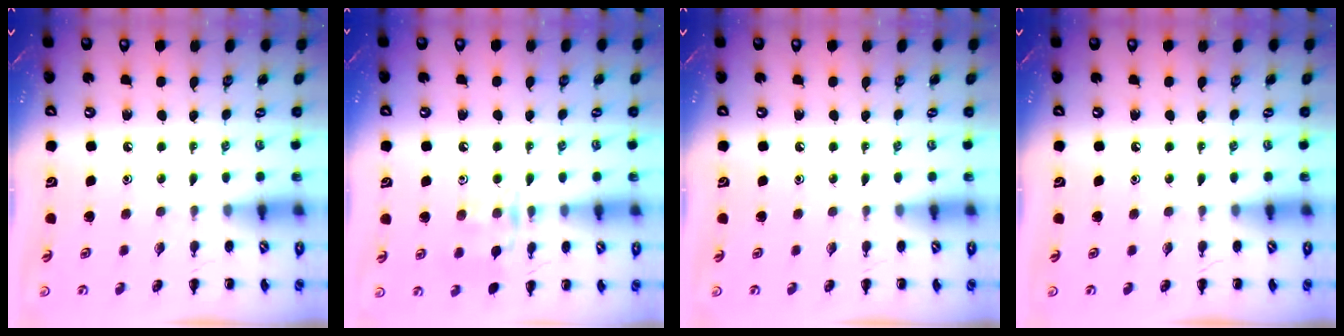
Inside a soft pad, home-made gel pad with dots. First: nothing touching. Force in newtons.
{"total": 10.9, "press": 10.9, "slide": 0.6}
{"total": 0.0}
{"total": 0.0}